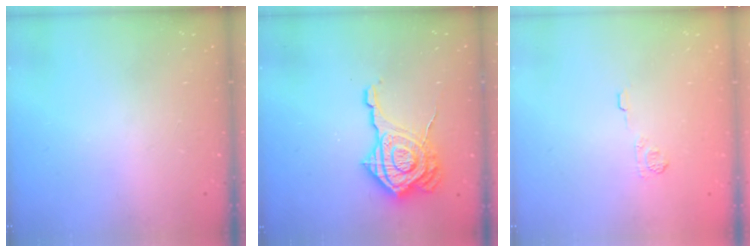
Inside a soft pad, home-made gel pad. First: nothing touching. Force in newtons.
{"total": 18.1, "press": 18.0, "slide": 1.6}
{"total": 6.1, "press": 5.9, "slide": 1.3}